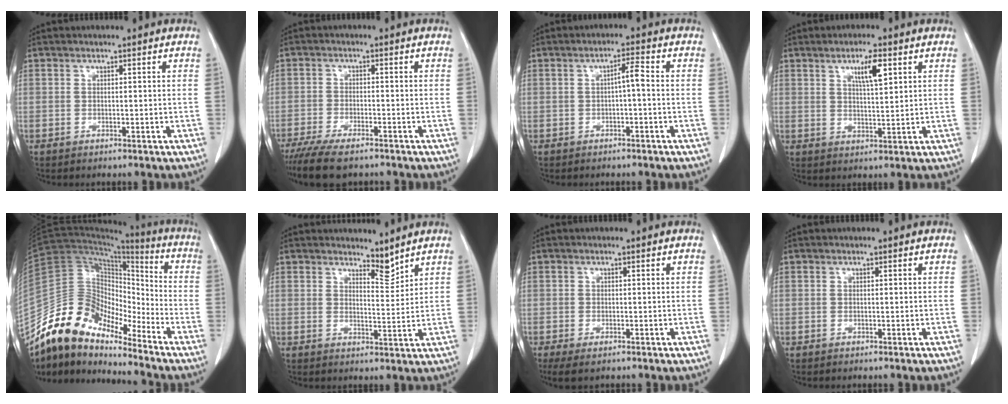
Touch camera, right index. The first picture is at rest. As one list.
[{"total": 8.7, "force": [-6.8, 2.6, 4.9], "torque": [-0.083, -0.016, -0.111]}, {"total": 1.7, "force": [-0.1, 0.4, 1.7], "torque": [-0.031, 0.004, -0.001]}, {"total": 5.8, "force": [2.7, 1.2, 5.0], "torque": [-0.088, 0.000, 0.048]}, {"total": 16.1, "force": [-13.6, 6.0, 6.3], "torque": [-0.105, 0.054, -0.253]}, {"total": 3.4, "force": [3.2, 0.7, 0.9], "torque": [-0.014, -0.010, 0.057]}, {"total": 4.3, "force": [-2.5, 2.0, 2.9], "torque": [-0.060, -0.013, -0.039]}, {"total": 0.0}]